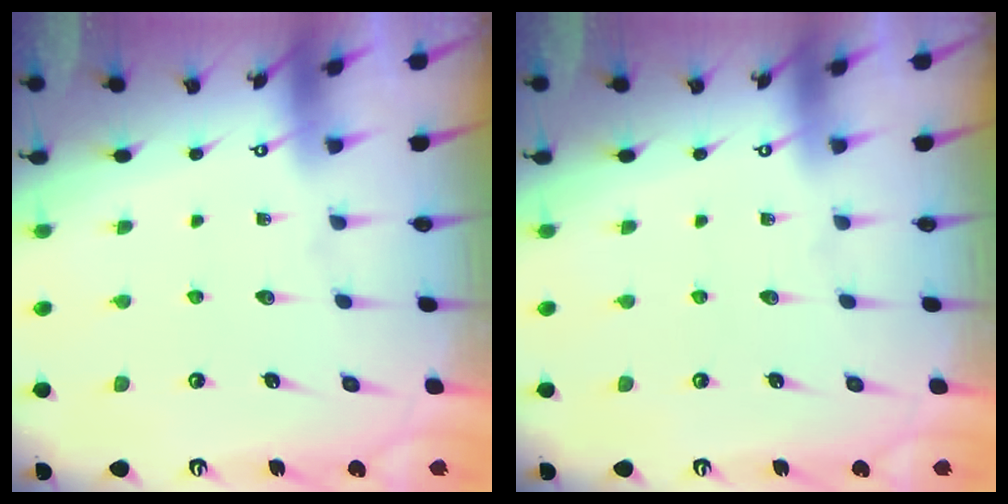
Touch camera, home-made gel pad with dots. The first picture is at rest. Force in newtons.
{"total": 0.0}